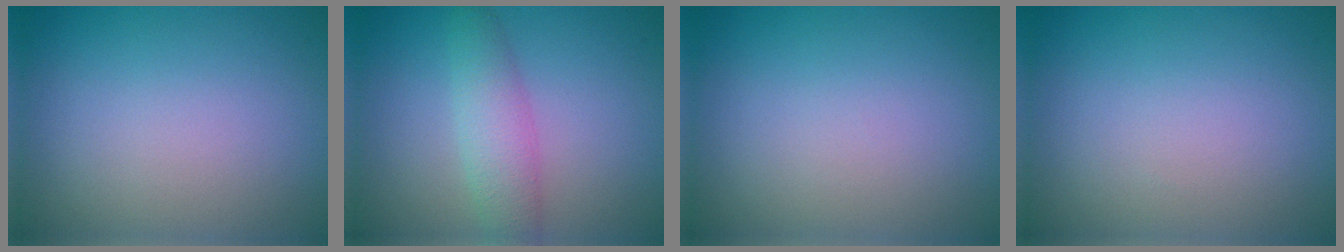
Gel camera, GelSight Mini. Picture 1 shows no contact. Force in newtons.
{"total": 3.3, "press": 3.3, "slide": 0.1}
{"total": 0.0}
{"total": 0.0}